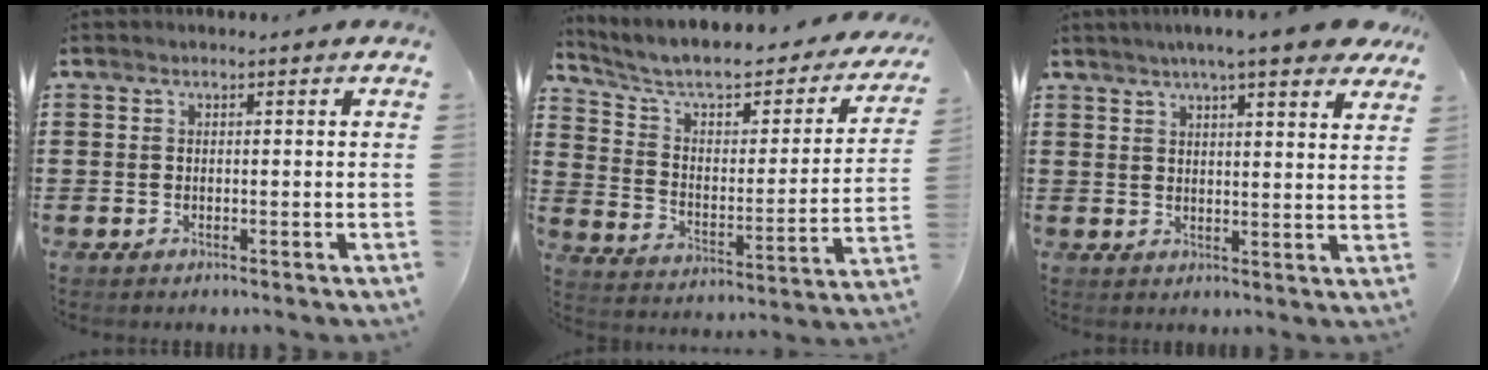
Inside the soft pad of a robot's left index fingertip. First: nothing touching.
{"total": 7.2, "force": [5.9, 1.9, 3.6], "torque": [-0.097, -0.041, 0.096]}
{"total": 6.5, "force": [5.3, 0.2, 3.6], "torque": [-0.078, -0.008, 0.093]}